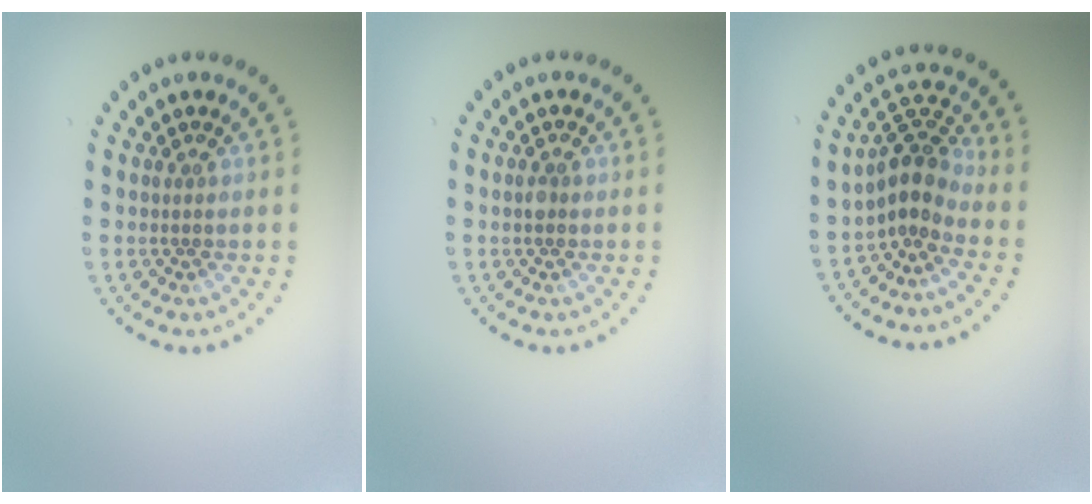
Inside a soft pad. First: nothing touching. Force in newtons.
{"total": 0.8, "press": 0.8, "slide": 0.1}
{"total": 3.6, "press": 2.7, "slide": 2.3}